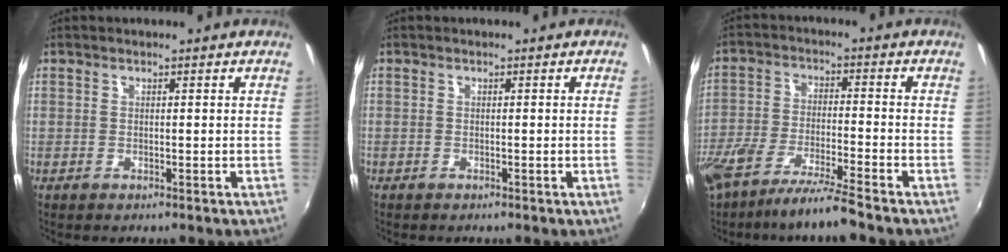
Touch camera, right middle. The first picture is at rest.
{"total": 0.7, "force": [0.0, -0.4, 0.6], "torque": [-0.001, -0.004, -0.002]}
{"total": 11.3, "force": [-8.9, 0.6, 7.0], "torque": [-0.152, -0.023, -0.159]}